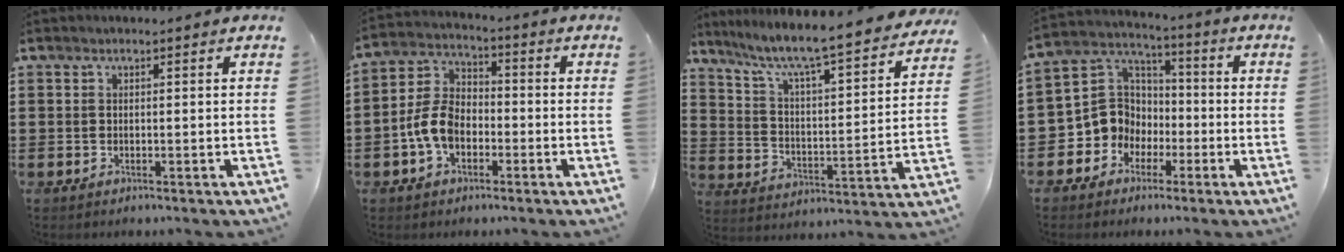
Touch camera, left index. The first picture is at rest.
{"total": 7.4, "force": [-2.7, 4.9, 4.9], "torque": [-0.129, 0.009, -0.061]}
{"total": 6.6, "force": [5.6, 0.0, 3.4], "torque": [-0.091, -0.050, 0.086]}
{"total": 8.9, "force": [-2.1, 8.4, 2.3], "torque": [-0.098, 0.003, -0.042]}